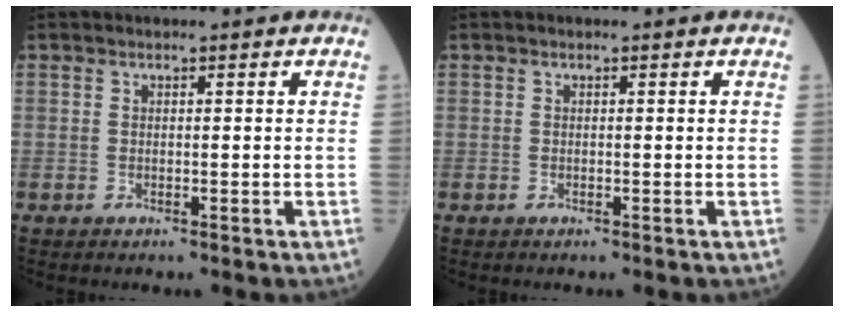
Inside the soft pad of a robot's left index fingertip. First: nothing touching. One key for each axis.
{"total": 0.0}